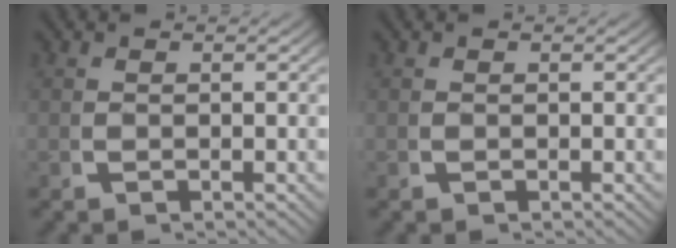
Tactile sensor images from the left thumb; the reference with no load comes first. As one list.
[{"total": 0.0}]